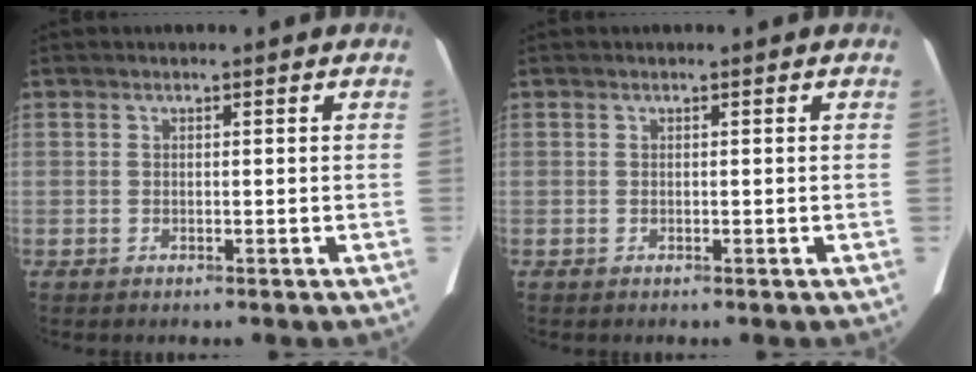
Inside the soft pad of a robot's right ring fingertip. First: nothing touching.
{"total": 0.0}